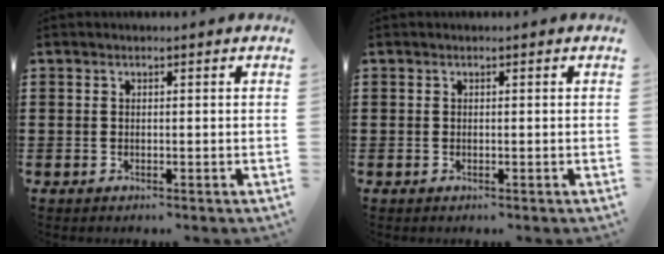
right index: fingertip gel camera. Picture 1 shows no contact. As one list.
[{"total": 0.0}]